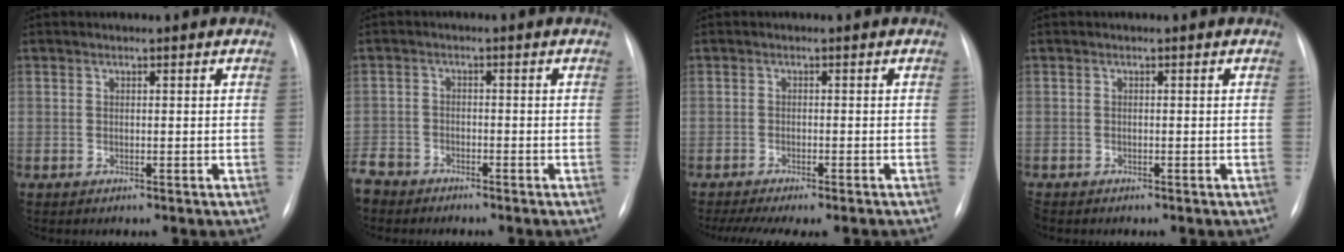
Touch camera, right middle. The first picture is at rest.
{"total": 4.9, "force": [-4.4, 2.0, 0.6], "torque": [-0.006, -0.007, -0.088]}
{"total": 10.5, "force": [-8.6, 2.0, 5.7], "torque": [-0.082, -0.004, -0.120]}
{"total": 1.1, "force": [-1.0, 0.5, 0.3], "torque": [-0.005, -0.001, -0.014]}